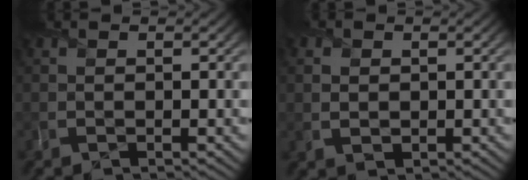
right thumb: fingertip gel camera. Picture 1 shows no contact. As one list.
[{"total": 2.4, "force": [0.3, 2.0, 1.4], "torque": [-0.039, -0.002, 0.008]}]